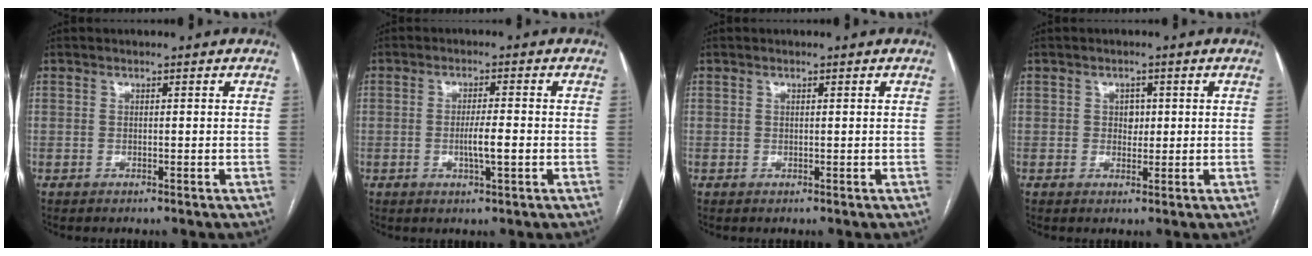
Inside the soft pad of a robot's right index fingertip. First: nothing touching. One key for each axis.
{"total": 3.6, "fx": -0.9, "fy": 0.1, "fz": 3.5, "tx": -0.062, "ty": -0.002, "tz": -0.014}
{"total": 0.0}
{"total": 2.0, "fx": 0.3, "fy": 1.6, "fz": 1.2, "tx": -0.012, "ty": 0.001, "tz": 0.004}